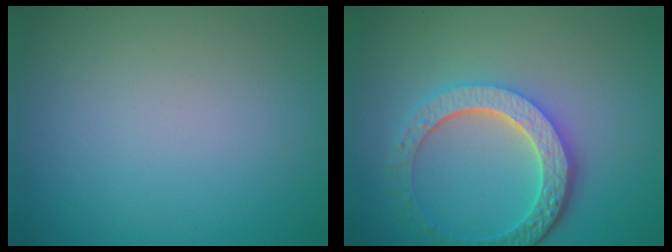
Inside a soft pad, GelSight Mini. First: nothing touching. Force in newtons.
{"total": 5.6, "press": 4.3, "slide": 3.6}